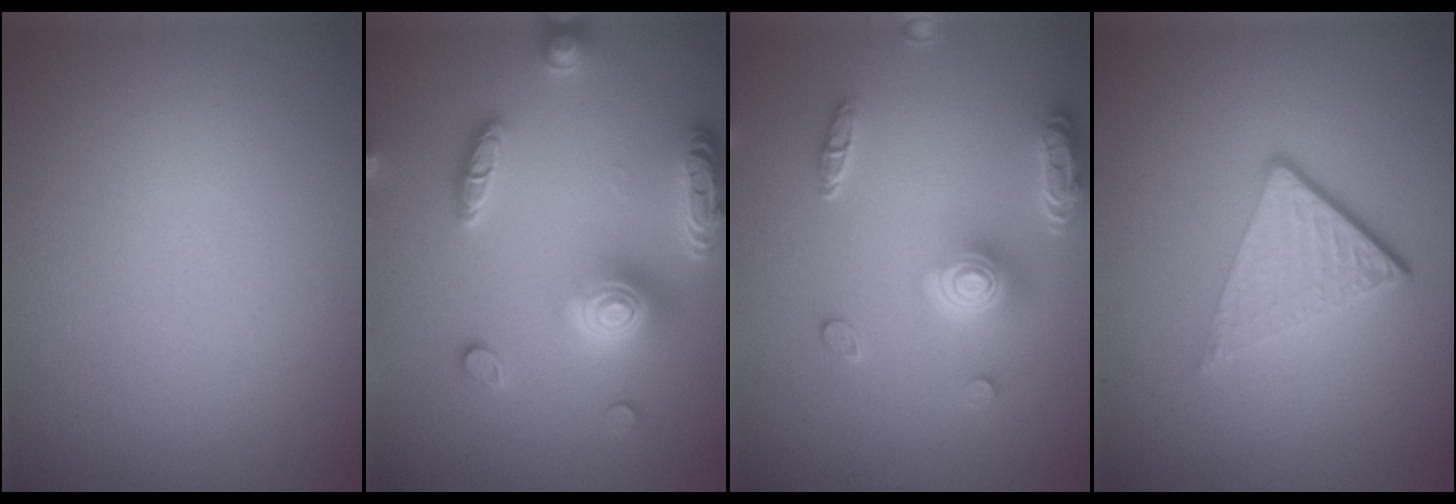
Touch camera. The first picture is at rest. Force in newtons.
{"total": 5.3, "press": 5.3, "slide": 0.8}
{"total": 5.0, "press": 3.9, "slide": 3.1}
{"total": 3.9, "press": 2.5, "slide": 3.0}